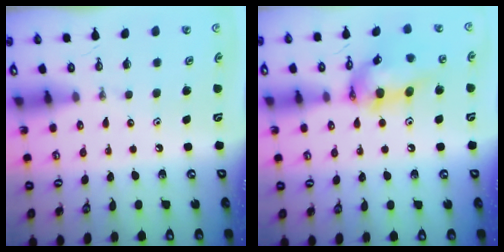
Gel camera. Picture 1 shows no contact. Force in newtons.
{"total": 14.6, "press": 14.5, "slide": 1.0}